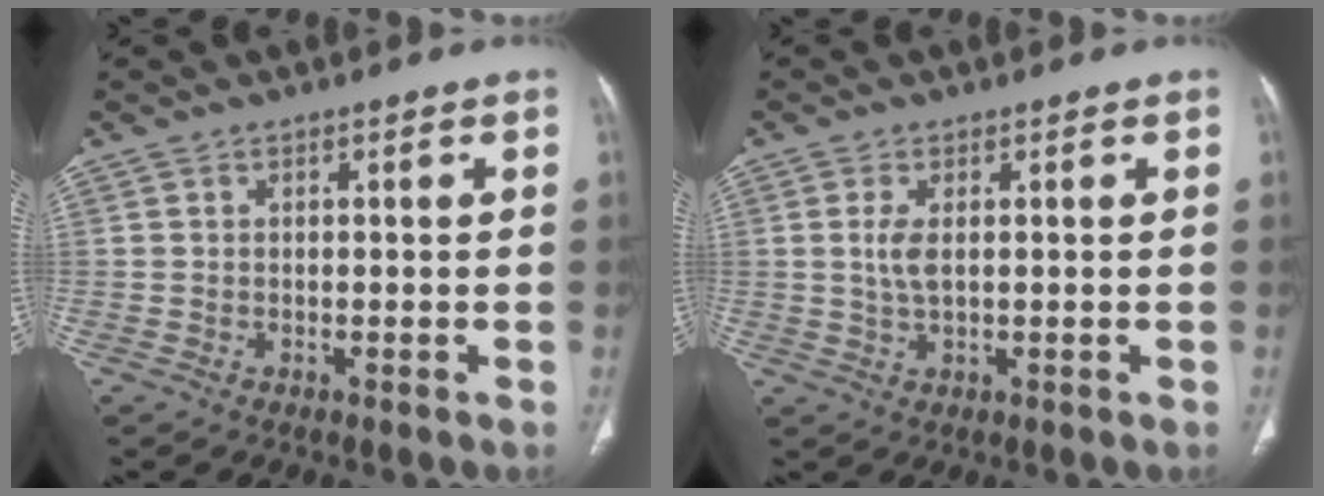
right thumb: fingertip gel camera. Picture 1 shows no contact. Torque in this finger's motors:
{"motor_torque": [-0.49, 0.49, 0.13, 0.64, 0.02]}